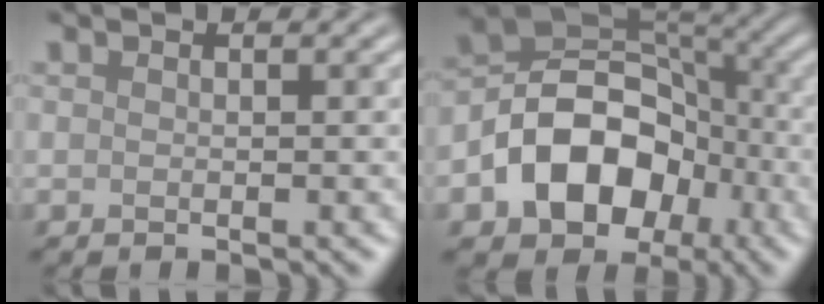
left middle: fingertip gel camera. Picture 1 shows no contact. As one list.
[{"total": 10.1, "force": [-3.7, 7.3, 6.0], "torque": [-0.085, 0.001, -0.069]}]